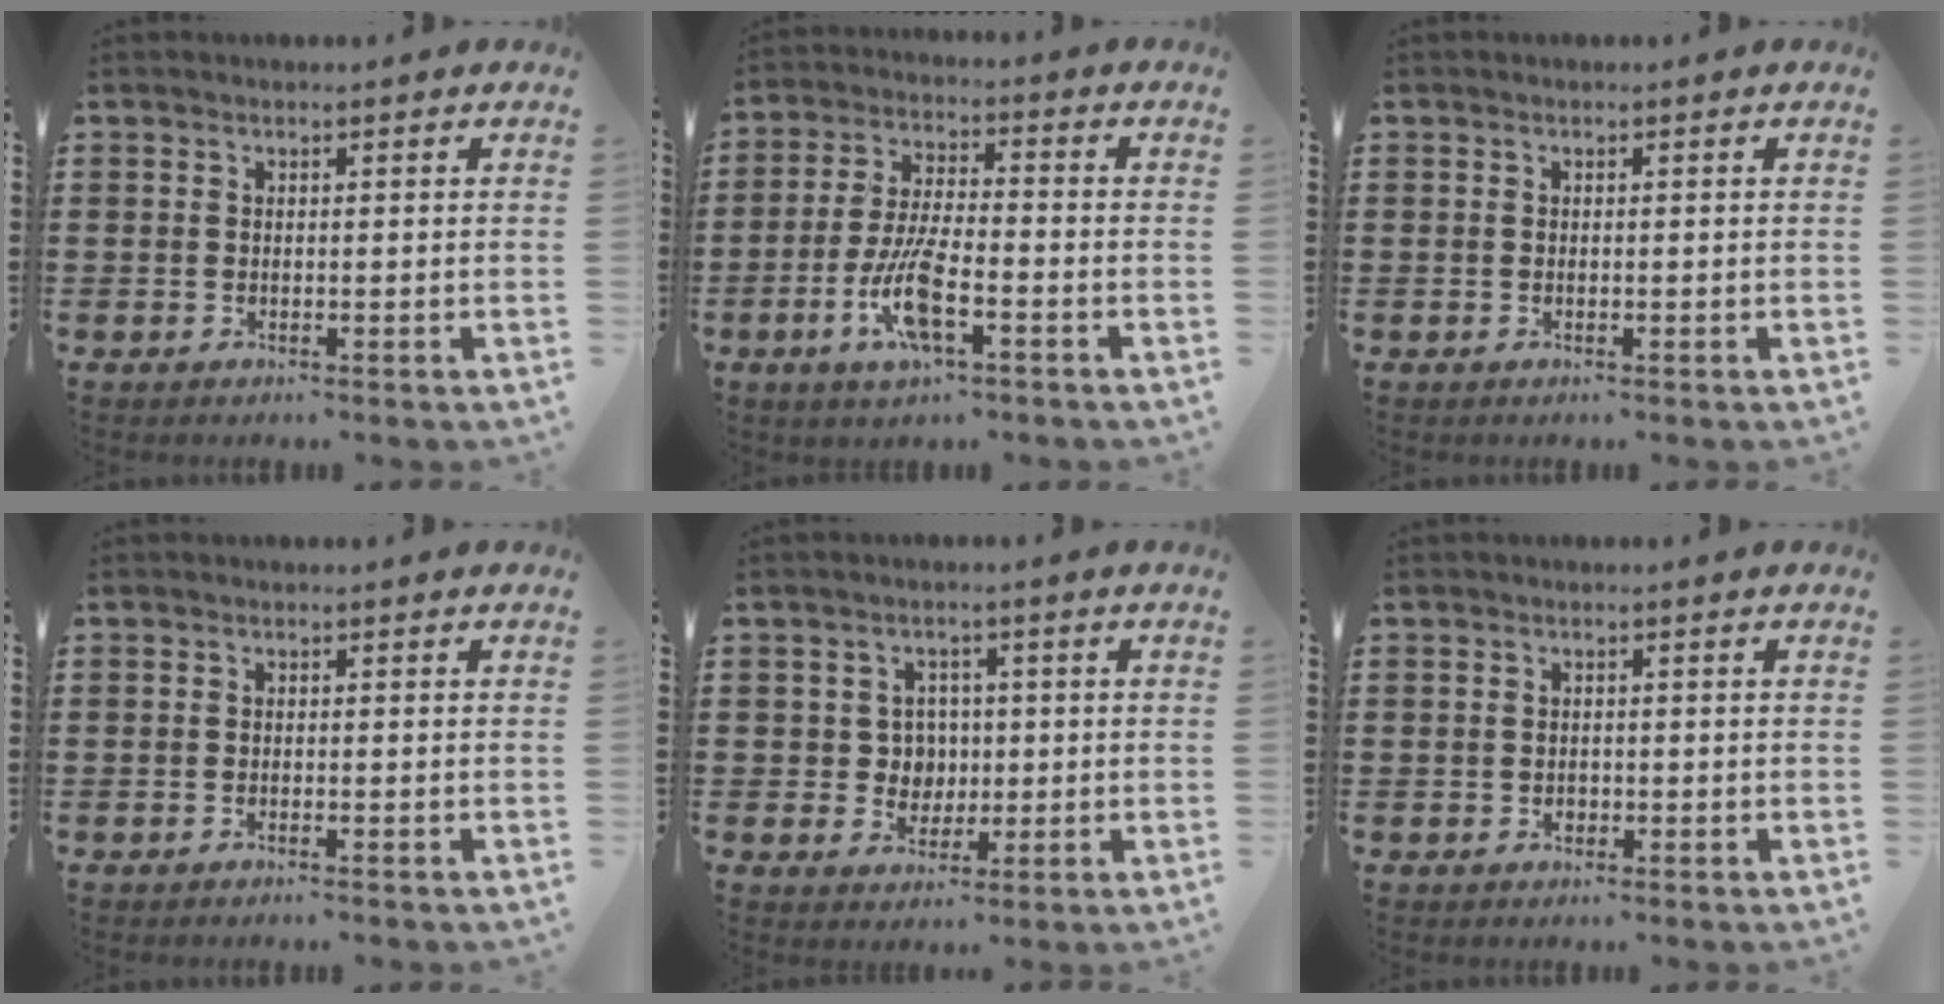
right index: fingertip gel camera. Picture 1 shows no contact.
{"total": 9.3, "force": [-3.7, 2.7, 8.1], "torque": [-0.176, -0.010, -0.070]}
{"total": 0.0}
{"total": 0.6, "force": [-0.6, 0.0, 0.2], "torque": [-0.005, -0.001, -0.012]}
{"total": 3.7, "force": [0.1, 3.6, 1.1], "torque": [-0.031, 0.007, -0.004]}
{"total": 0.9, "force": [-0.3, 0.8, 0.3], "torque": [-0.008, 0.002, -0.007]}